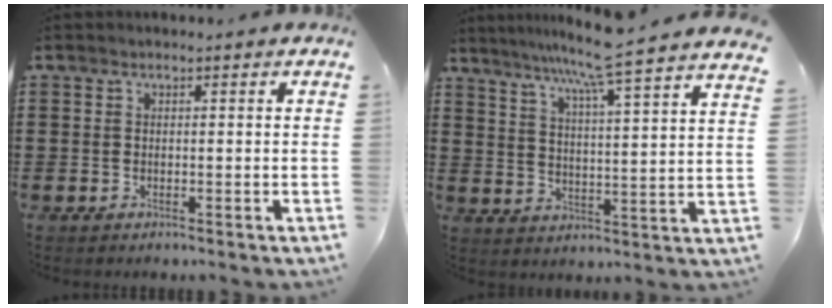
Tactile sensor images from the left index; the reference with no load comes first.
{"total": 8.7, "force": [7.6, -1.6, 4.0], "torque": [-0.096, -0.048, 0.122]}